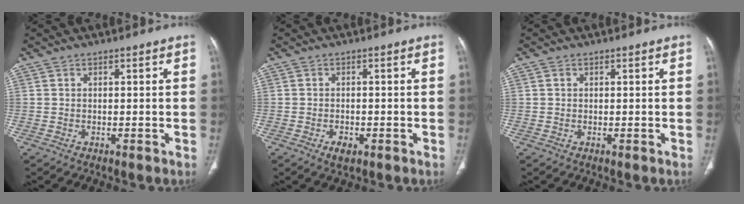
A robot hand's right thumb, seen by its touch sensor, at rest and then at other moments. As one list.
[{"total": 2.2, "force": [-1.1, 1.2, 1.5], "torque": [-0.022, 0.001, -0.014]}, {"total": 0.0}]